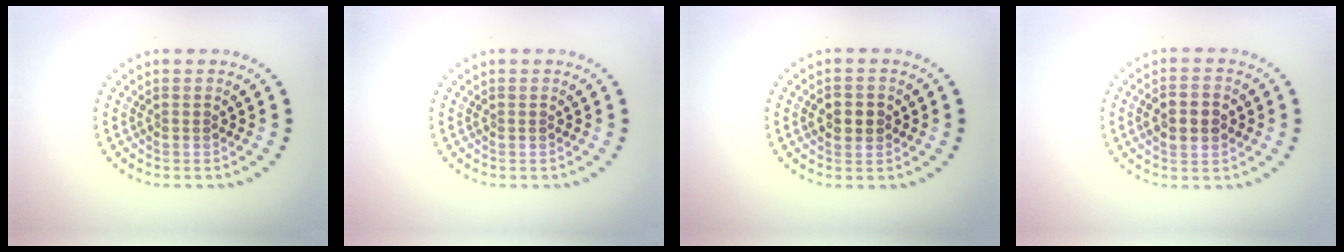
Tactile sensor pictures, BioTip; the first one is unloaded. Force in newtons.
{"total": 0.0}
{"total": 2.4, "press": 2.3, "slide": 0.3}
{"total": 3.9, "press": 3.9, "slide": 0.2}